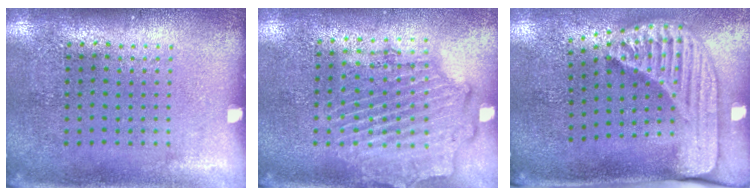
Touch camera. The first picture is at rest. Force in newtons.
{"total": 1.8, "press": 1.7, "slide": 0.6}
{"total": 2.4, "press": 1.7, "slide": 1.7}